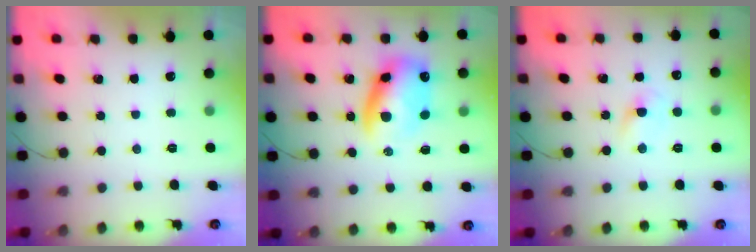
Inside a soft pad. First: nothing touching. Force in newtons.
{"total": 11.0, "press": 10.7, "slide": 2.7}
{"total": 2.6, "press": 2.4, "slide": 1.1}